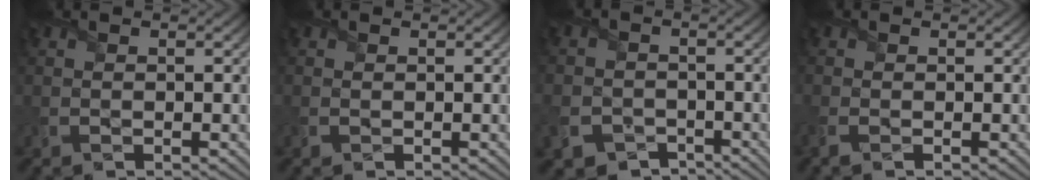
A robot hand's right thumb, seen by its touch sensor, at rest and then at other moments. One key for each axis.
{"total": 0.0}
{"total": 6.4, "fx": -3.5, "fy": 5.0, "fz": 1.7, "tx": -0.063, "ty": -0.027, "tz": -0.074}
{"total": 1.6, "fx": -0.8, "fy": 0.8, "fz": 1.1, "tx": -0.038, "ty": -0.005, "tz": -0.021}